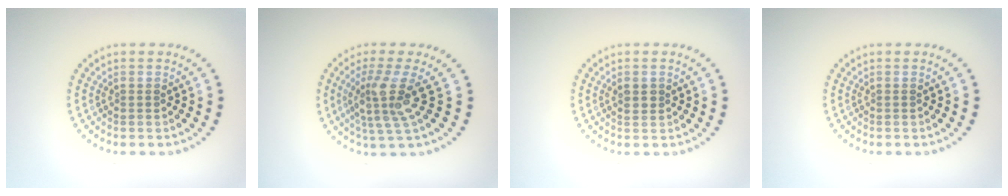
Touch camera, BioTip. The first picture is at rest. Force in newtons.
{"total": 3.9, "press": 3.0, "slide": 2.6}
{"total": 1.2, "press": 1.2, "slide": 0.3}
{"total": 0.0}